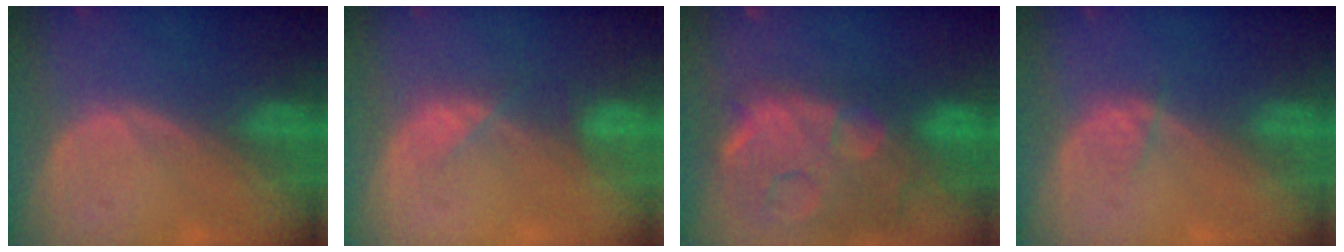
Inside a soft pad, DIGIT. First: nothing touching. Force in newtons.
{"total": 2.6, "press": 2.5, "slide": 0.8}
{"total": 14.9, "press": 12.0, "slide": 8.9}
{"total": 1.2, "press": 1.2, "slide": 0.2}